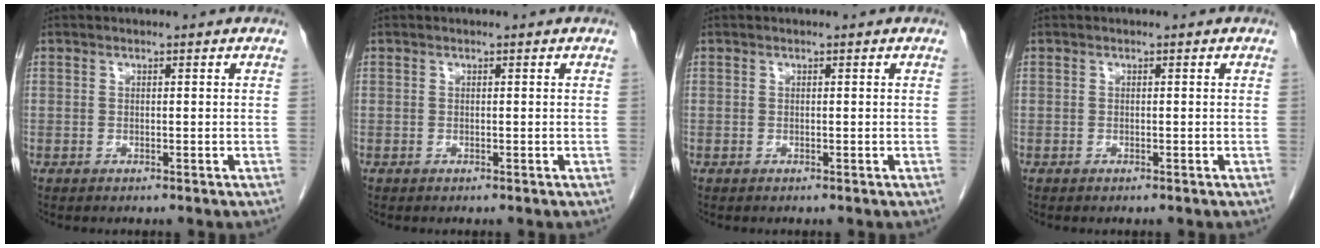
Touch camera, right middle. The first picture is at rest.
{"total": 0.0}
{"total": 0.0}
{"total": 0.0}